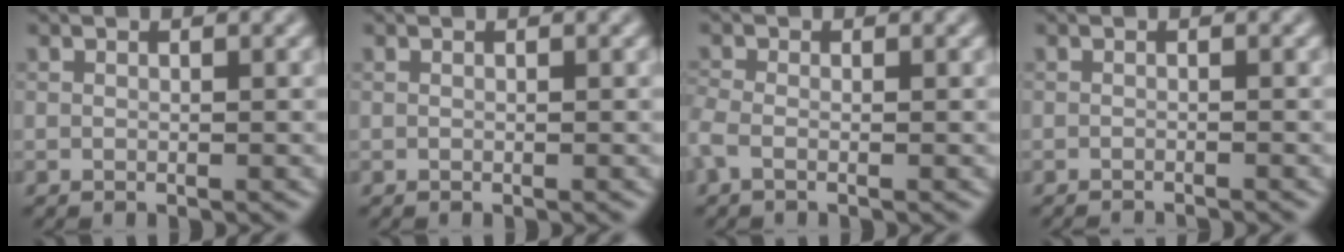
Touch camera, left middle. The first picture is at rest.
{"total": 0.0}
{"total": 1.5, "force": [-0.6, 0.7, 1.2], "torque": [-0.031, -0.005, -0.020]}
{"total": 1.8, "force": [-1.6, 0.3, 0.6], "torque": [0.001, -0.003, -0.024]}